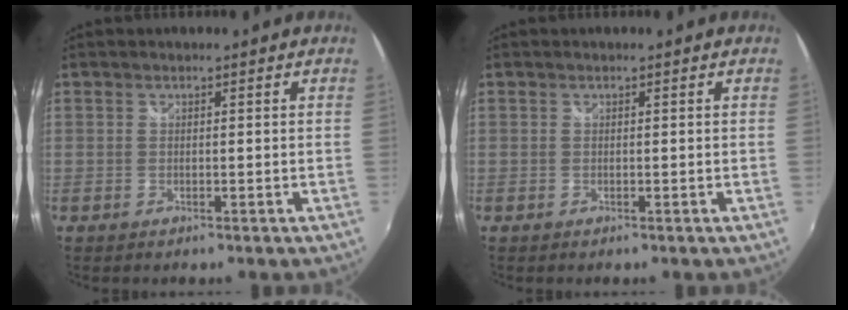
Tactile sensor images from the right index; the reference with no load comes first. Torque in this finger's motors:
{"motor_torque": [-0.09, 0.07, 0.01, 0.00]}